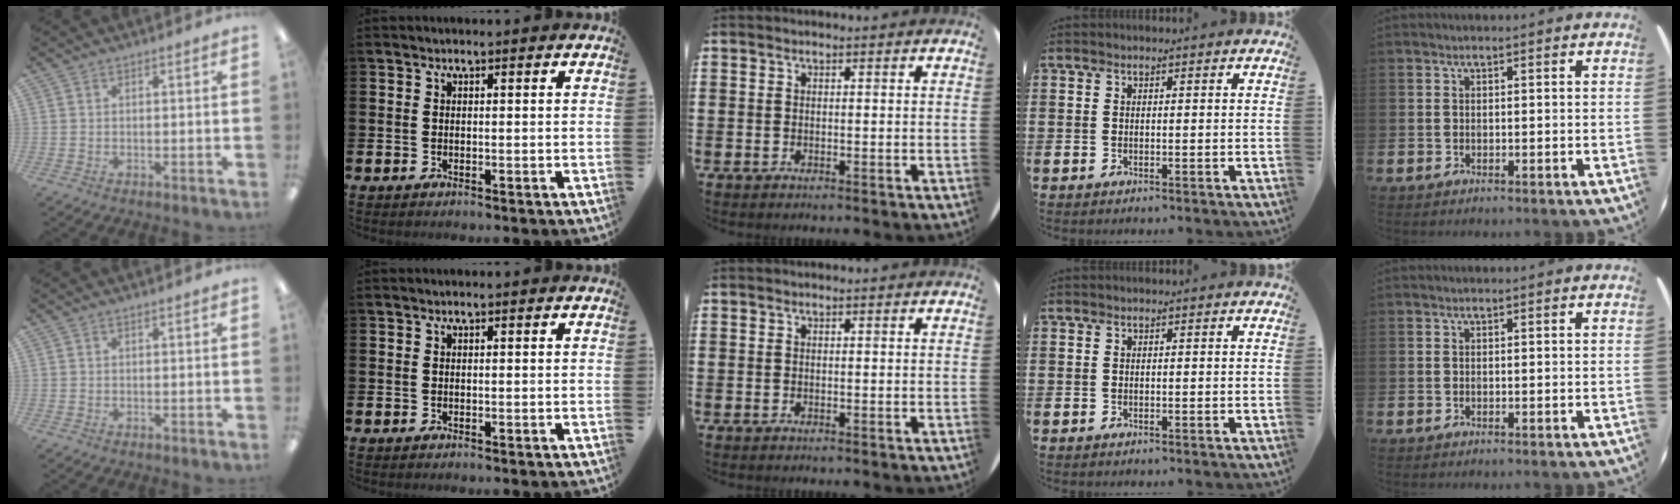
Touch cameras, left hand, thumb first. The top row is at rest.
{}